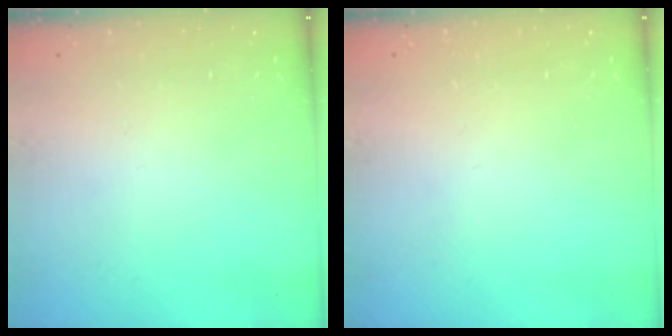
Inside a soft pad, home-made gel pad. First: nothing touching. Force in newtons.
{"total": 0.7, "press": 0.6, "slide": 0.4}